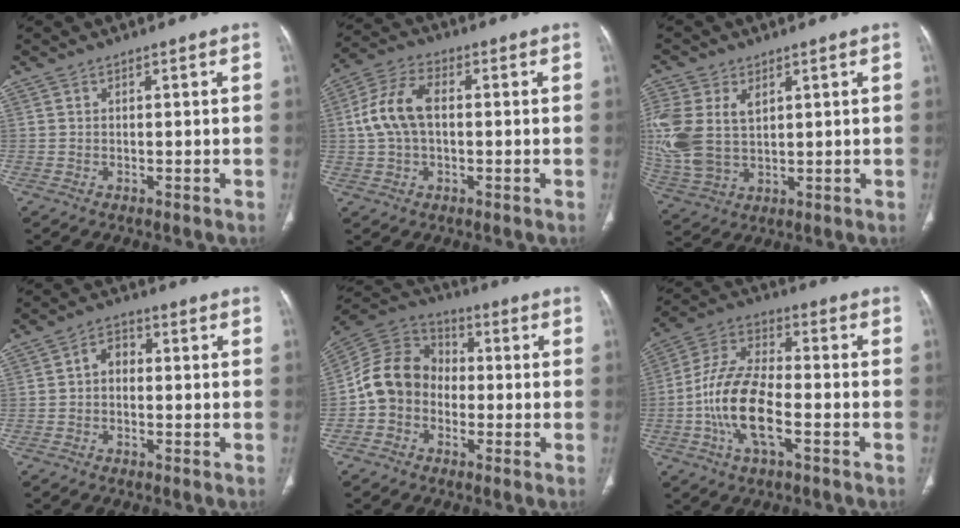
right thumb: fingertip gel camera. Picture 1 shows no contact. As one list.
[{"total": 9.7, "force": [0.5, 5.9, 7.8], "torque": [-0.163, 0.026, 0.007]}, {"total": 14.9, "force": [3.3, 10.0, 10.5], "torque": [-0.255, -0.003, 0.076]}, {"total": 3.7, "force": [-0.3, 2.8, 2.5], "torque": [-0.027, 0.015, -0.016]}, {"total": 11.6, "force": [-2.0, 9.7, 5.9], "torque": [-0.101, 0.039, -0.051]}, {"total": 14.3, "force": [-4.1, 6.3, 12.1], "torque": [-0.241, 0.029, -0.081]}]